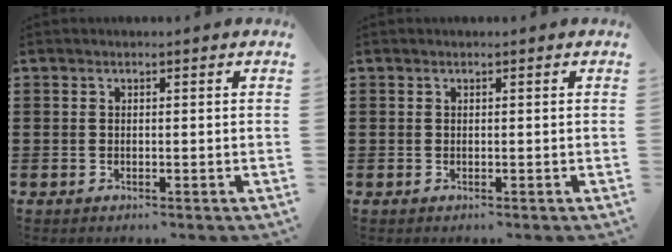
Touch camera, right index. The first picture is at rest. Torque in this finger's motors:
{"motor_torque": [0.17, 0.17, 0.00, 0.00]}